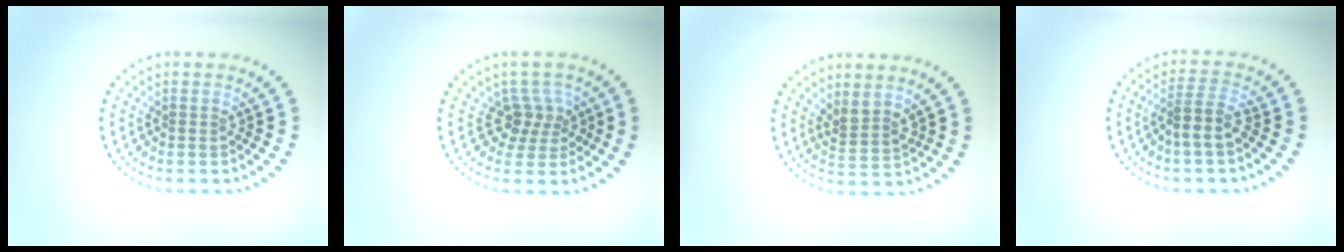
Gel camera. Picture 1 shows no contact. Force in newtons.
{"total": 2.6, "press": 2.0, "slide": 1.7}
{"total": 2.1, "press": 1.6, "slide": 1.3}
{"total": 2.6, "press": 2.2, "slide": 1.5}